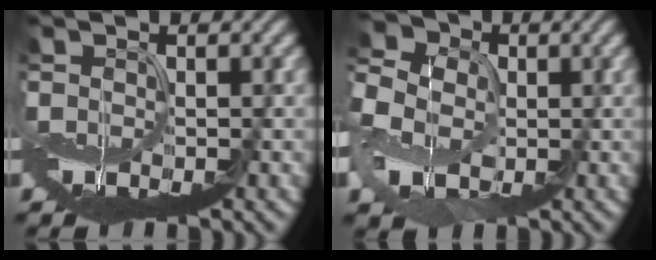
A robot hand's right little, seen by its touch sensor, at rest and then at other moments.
{"total": 9.2, "force": [-0.9, 7.6, 5.1], "torque": [-0.129, -0.008, -0.036]}